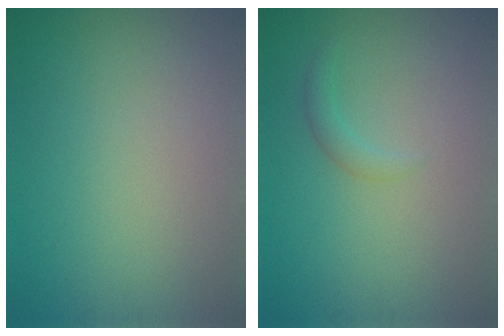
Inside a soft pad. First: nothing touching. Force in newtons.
{"total": 1.2, "press": 1.2, "slide": 0.1}